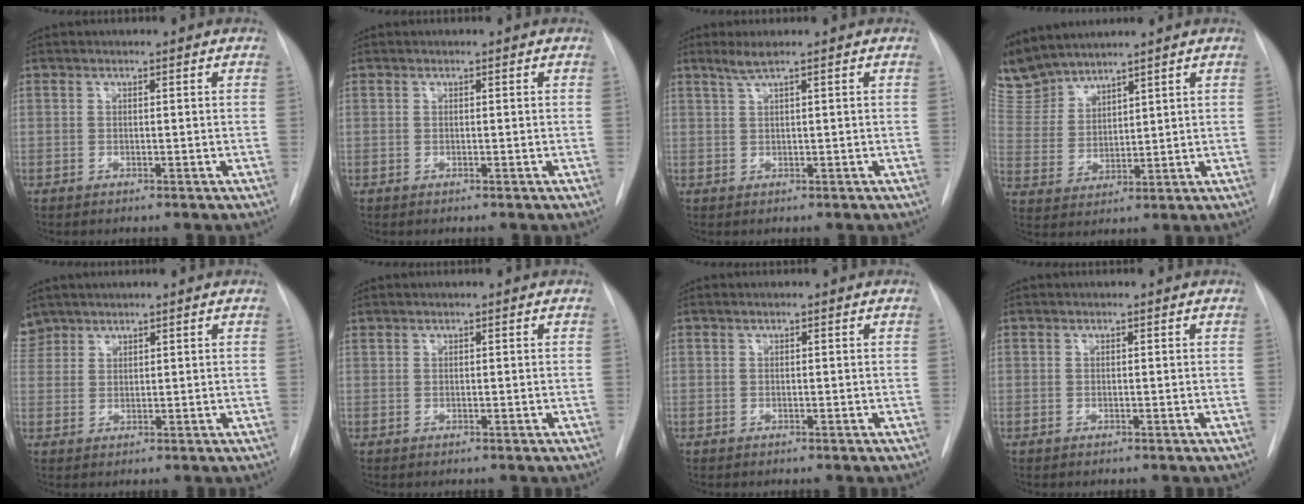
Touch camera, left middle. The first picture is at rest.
{"total": 0.0}
{"total": 2.2, "force": [1.4, -0.3, 1.6], "torque": [-0.042, 0.008, 0.031]}
{"total": 7.6, "force": [7.5, 1.0, 0.6], "torque": [-0.034, 0.012, 0.172]}
{"total": 3.4, "force": [3.0, 1.7, -0.2], "torque": [0.005, 0.011, 0.061]}
{"total": 0.0}
{"total": 0.0}
{"total": 0.0}